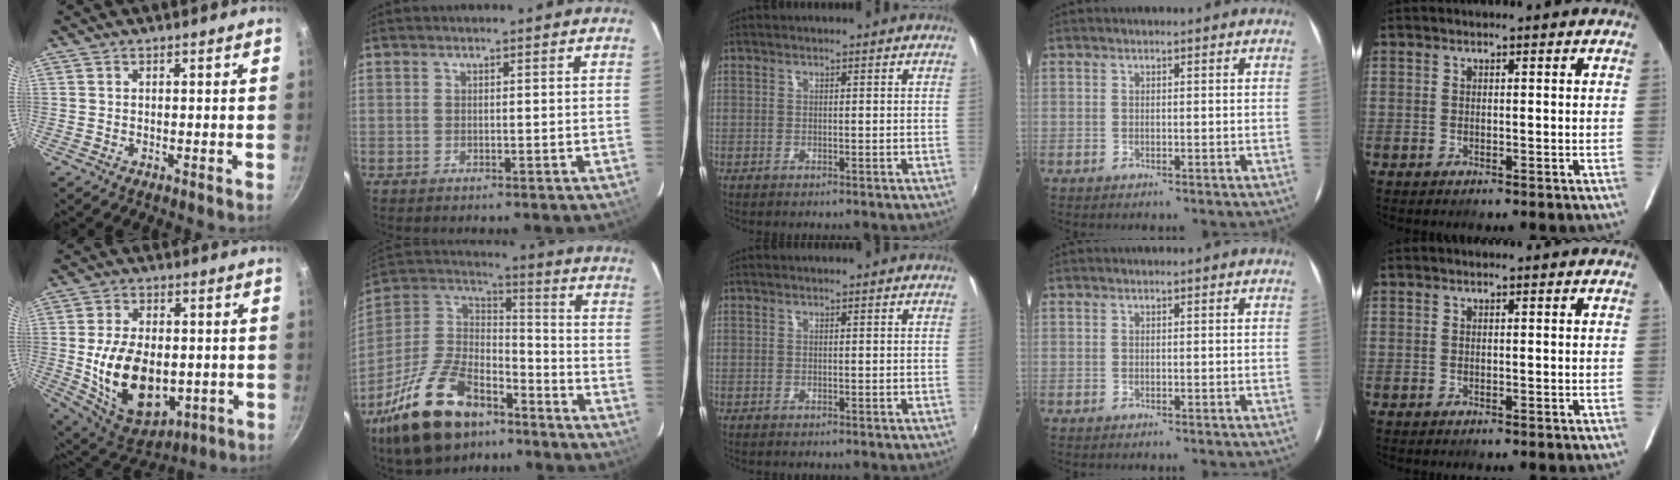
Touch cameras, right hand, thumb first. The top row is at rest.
{"thumb": {"total": 18.0, "force": [-1.9, 11.5, 13.7], "torque": [-0.215, -0.007, -0.013]}, "index": {"total": 24.8, "force": [-16.1, 12.5, 14.2], "torque": [-0.298, 0.003, -0.268]}}